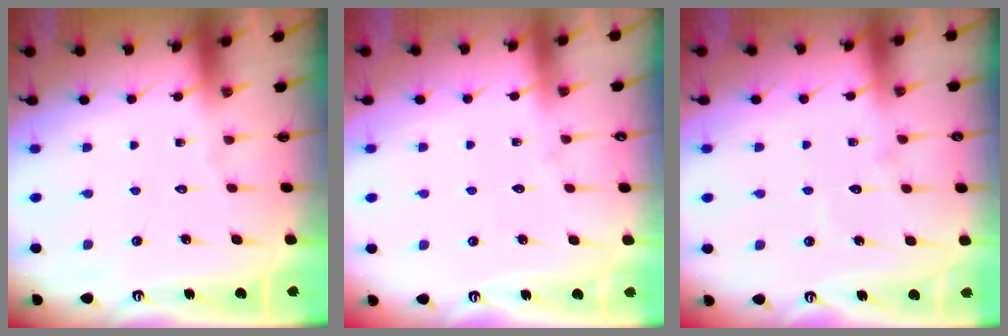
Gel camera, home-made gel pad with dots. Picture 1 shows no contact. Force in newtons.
{"total": 3.6, "press": 3.6, "slide": 0.4}
{"total": 5.1, "press": 5.1, "slide": 0.5}